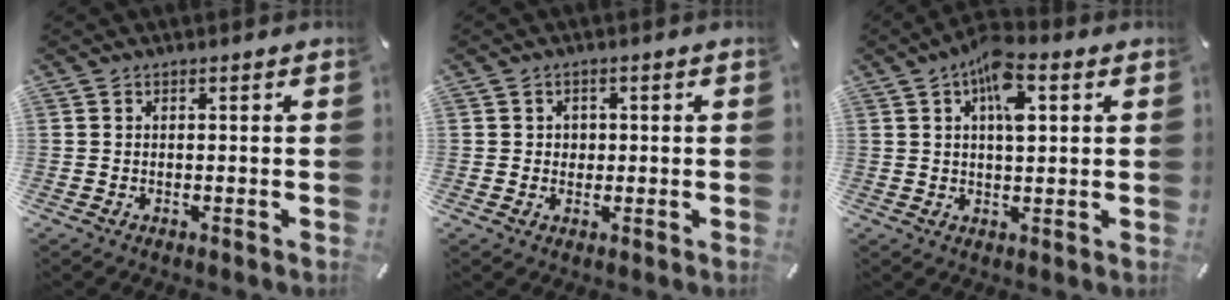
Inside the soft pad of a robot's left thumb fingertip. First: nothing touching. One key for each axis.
{"total": 2.3, "fx": -0.1, "fy": 2.3, "fz": 0.4, "tx": -0.003, "ty": 0.003, "tz": -0.006}
{"total": 8.8, "fx": 3.3, "fy": 3.8, "fz": 7.2, "tx": -0.122, "ty": 0.001, "tz": 0.053}